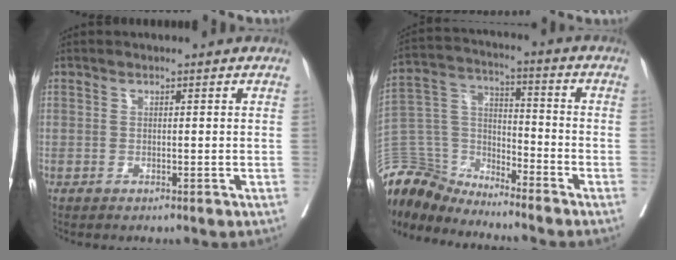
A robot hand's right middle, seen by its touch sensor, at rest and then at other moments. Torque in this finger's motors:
{"motor_torque": [1.04, -1.10, 0.42, 0.04]}